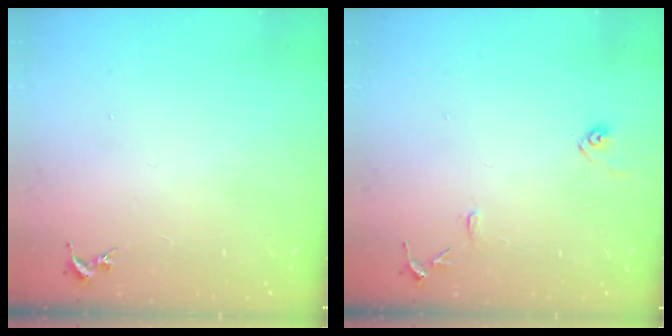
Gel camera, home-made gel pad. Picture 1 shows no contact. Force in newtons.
{"total": 9.0, "press": 8.9, "slide": 0.8}